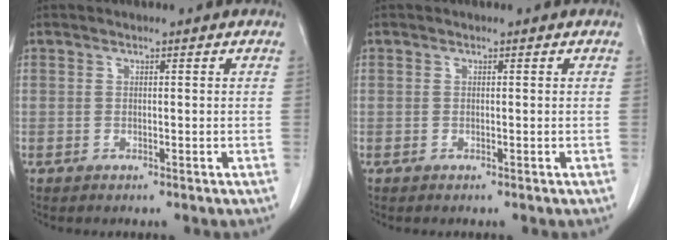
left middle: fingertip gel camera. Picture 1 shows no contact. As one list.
[{"total": 0.0}]